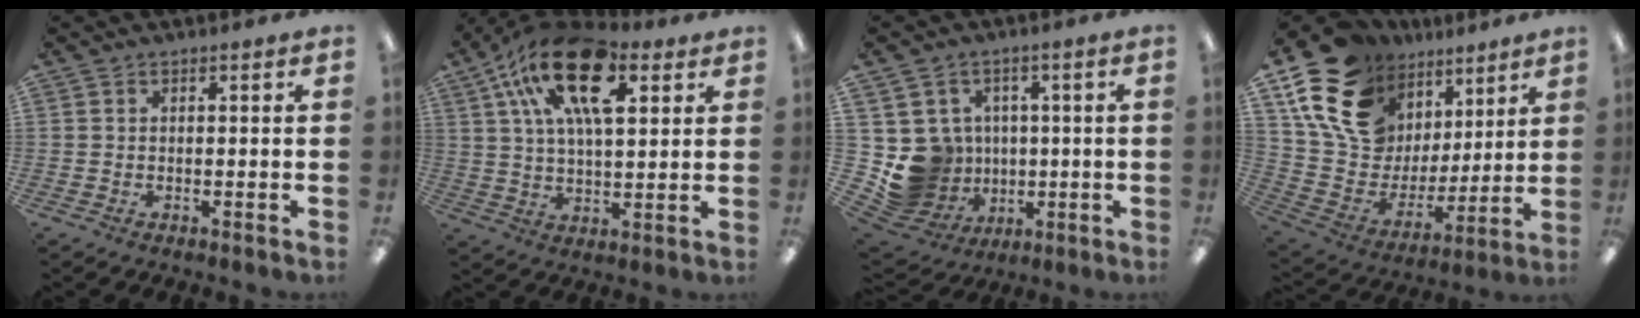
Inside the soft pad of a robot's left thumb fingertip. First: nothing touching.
{"total": 22.3, "force": [10.4, 11.0, 16.3], "torque": [-0.282, -0.030, 0.173]}
{"total": 11.1, "force": [-0.2, 10.9, 2.1], "torque": [-0.077, 0.000, 0.021]}
{"total": 20.5, "force": [12.2, 13.5, 9.4], "torque": [-0.189, -0.060, 0.242]}